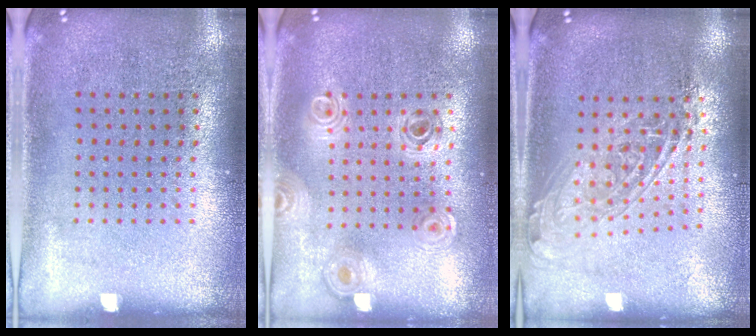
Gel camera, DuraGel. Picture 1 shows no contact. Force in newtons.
{"total": 0.8, "press": 0.8, "slide": 0.2}
{"total": 1.6, "press": 1.3, "slide": 0.9}